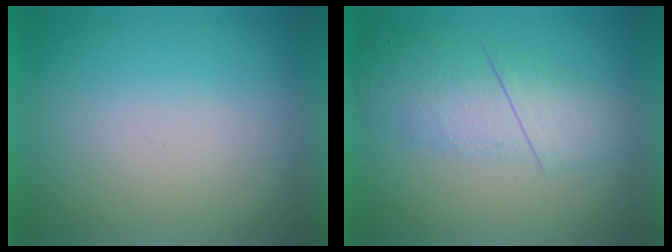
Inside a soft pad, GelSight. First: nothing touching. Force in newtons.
{"total": 2.8}